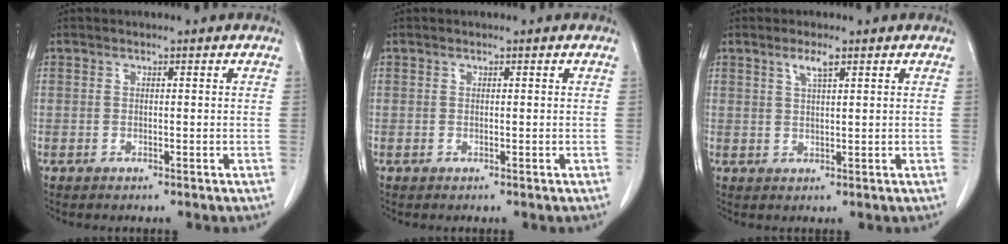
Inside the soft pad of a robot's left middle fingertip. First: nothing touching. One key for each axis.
{"total": 0.0}
{"total": 2.5, "fx": 1.5, "fy": 0.2, "fz": 2.0, "tx": -0.041, "ty": 0.002, "tz": 0.030}